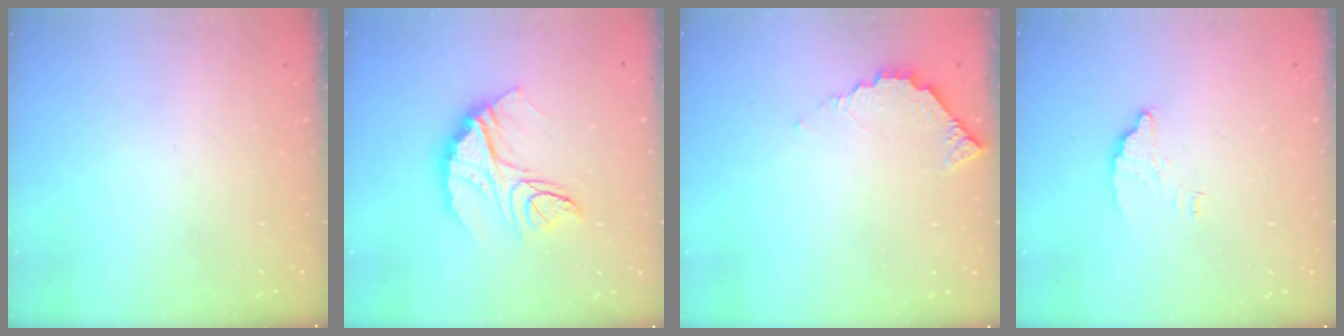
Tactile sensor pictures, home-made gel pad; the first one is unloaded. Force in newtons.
{"total": 12.3, "press": 12.3, "slide": 1.0}
{"total": 4.8, "press": 4.8, "slide": 0.3}
{"total": 3.5, "press": 3.5, "slide": 0.2}